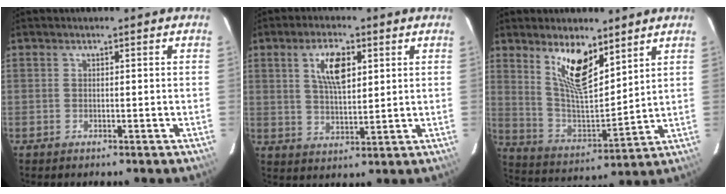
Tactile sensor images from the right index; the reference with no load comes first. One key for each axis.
{"total": 7.9, "fx": 3.1, "fy": 3.3, "fz": 6.5, "tx": -0.118, "ty": 0.008, "tz": 0.058}
{"total": 12.4, "fx": 7.8, "fy": 4.2, "fz": 8.7, "tx": -0.163, "ty": -0.005, "tz": 0.158}